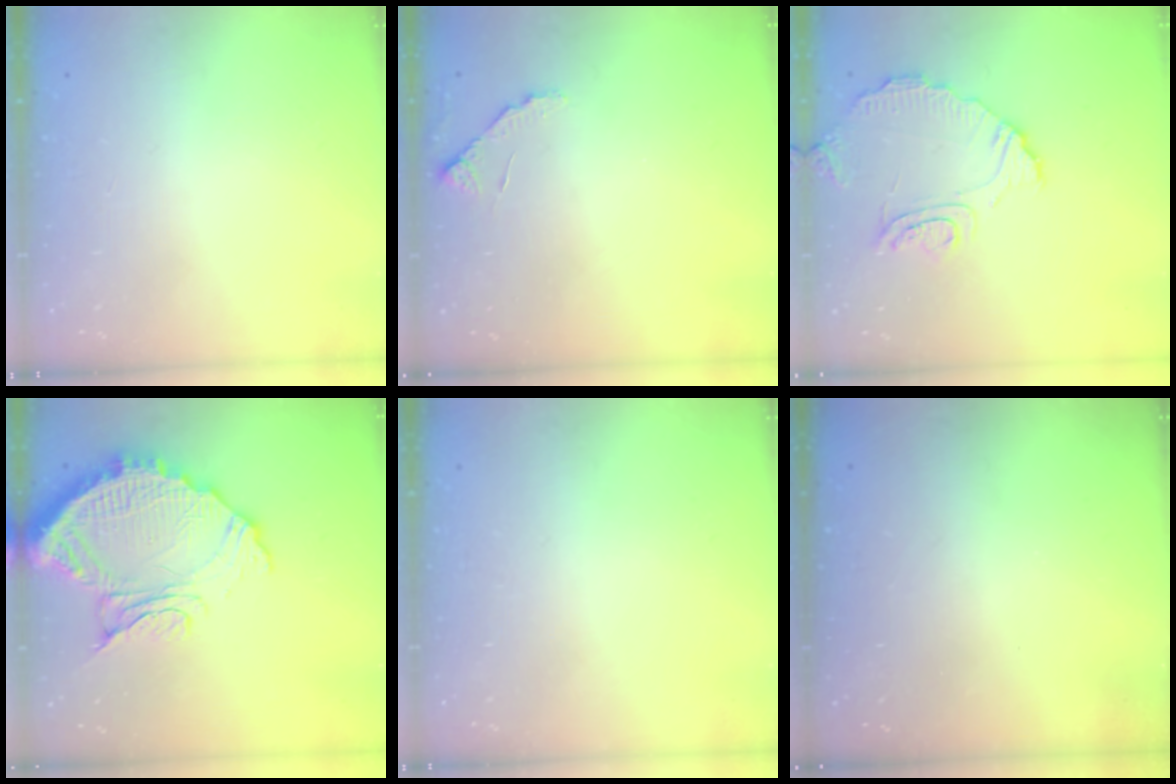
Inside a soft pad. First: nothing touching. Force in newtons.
{"total": 5.9, "press": 5.9, "slide": 0.6}
{"total": 10.1, "press": 10.0, "slide": 1.0}
{"total": 16.5, "press": 16.4, "slide": 1.3}
{"total": 0.0}
{"total": 3.0, "press": 3.0, "slide": 0.3}